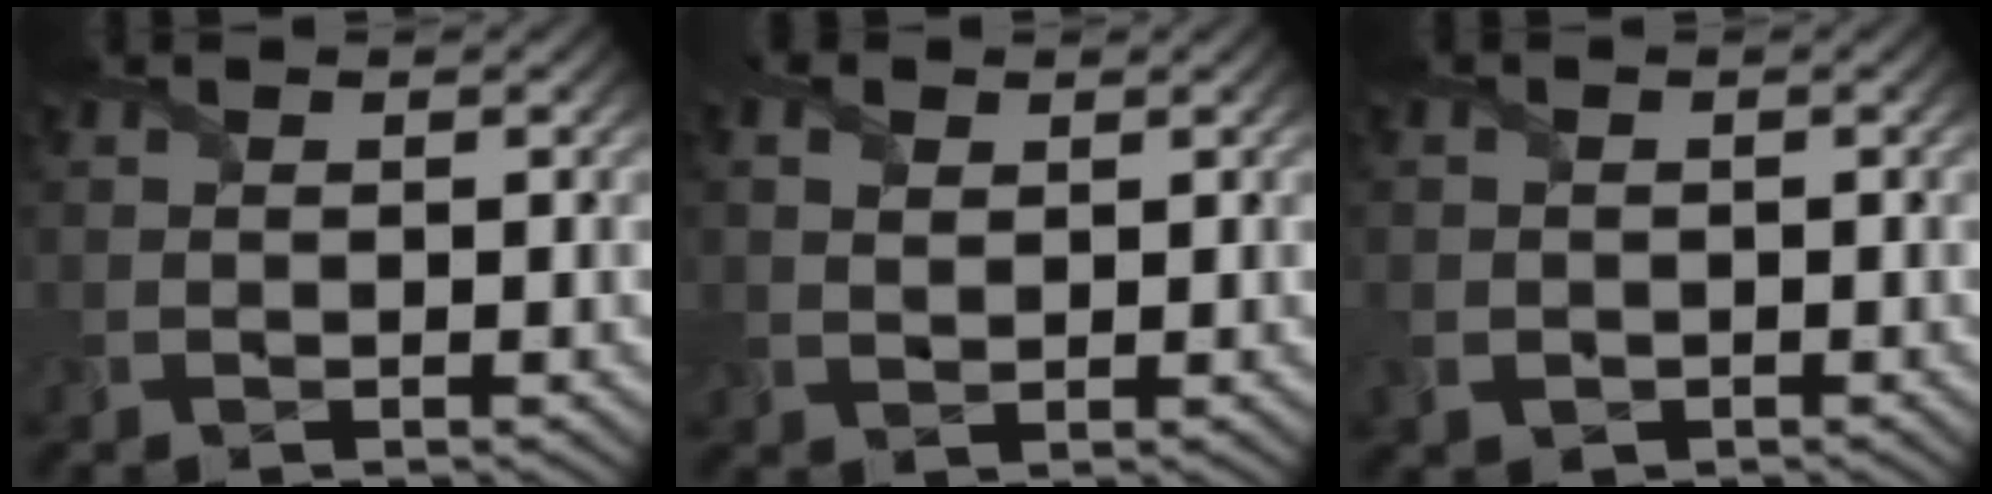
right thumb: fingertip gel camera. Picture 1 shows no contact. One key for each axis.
{"total": 2.0, "fx": 0.9, "fy": 1.2, "fz": 1.2, "tx": -0.035, "ty": 0.002, "tz": 0.018}
{"total": 2.5, "fx": -0.9, "fy": 2.1, "fz": 0.9, "tx": -0.030, "ty": -0.006, "tz": -0.015}